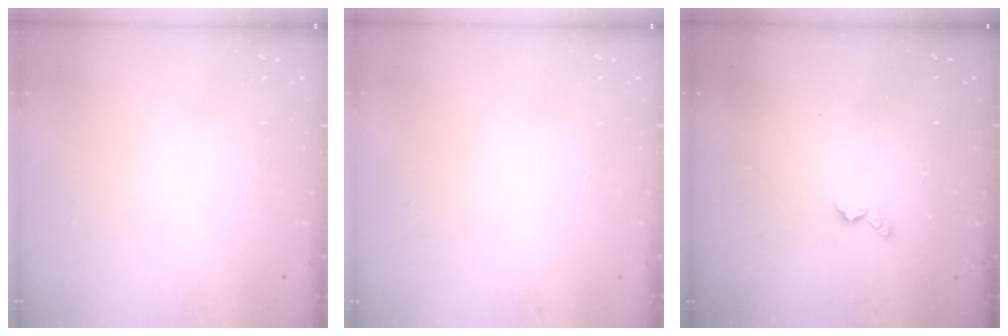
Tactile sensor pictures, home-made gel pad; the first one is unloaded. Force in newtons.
{"total": 0.0}
{"total": 3.5, "press": 3.5, "slide": 0.5}